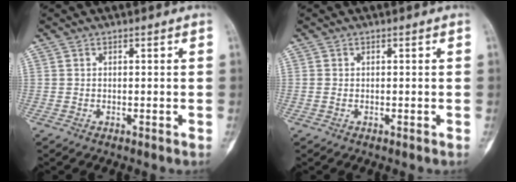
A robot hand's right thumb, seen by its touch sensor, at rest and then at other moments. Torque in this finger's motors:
{"motor_torque": [-0.33, 0.08, 0.04, 0.18, -0.02]}